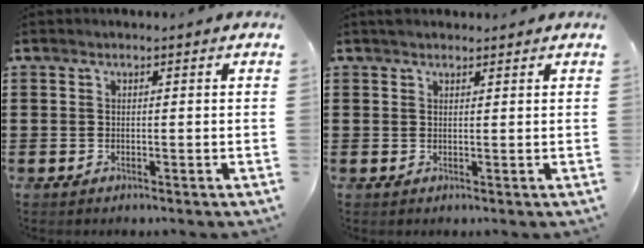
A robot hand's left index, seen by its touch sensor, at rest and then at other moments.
{"total": 1.1, "force": [1.1, 0.4, 0.1], "torque": [-0.004, 0.001, 0.021]}